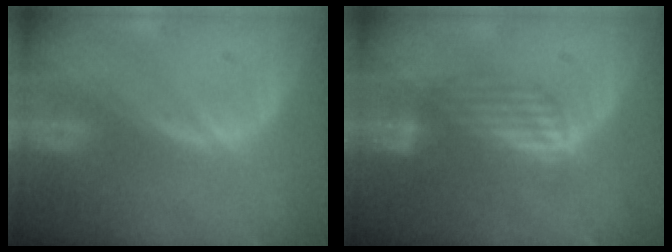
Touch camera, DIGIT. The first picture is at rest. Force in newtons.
{"total": 7.0, "press": 5.9, "slide": 3.8}